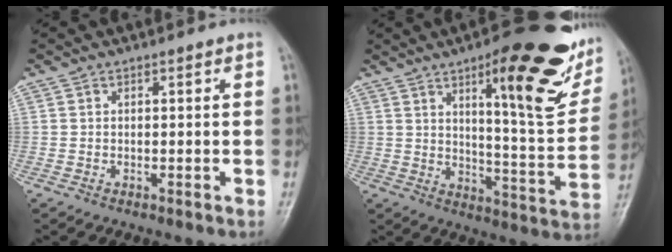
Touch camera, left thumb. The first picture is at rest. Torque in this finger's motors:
{"motor_torque": [0.66, 0.57, 1.37, -1.41, 0.30]}